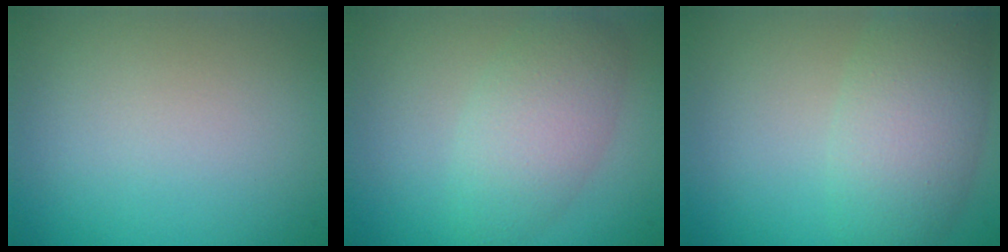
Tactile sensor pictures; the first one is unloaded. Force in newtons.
{"total": 4.2, "press": 4.1, "slide": 0.3}
{"total": 5.4, "press": 5.4, "slide": 0.3}